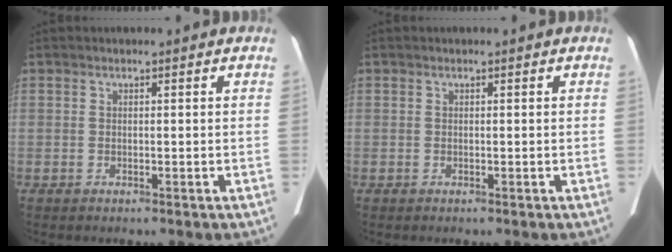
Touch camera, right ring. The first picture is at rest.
{"total": 0.0}